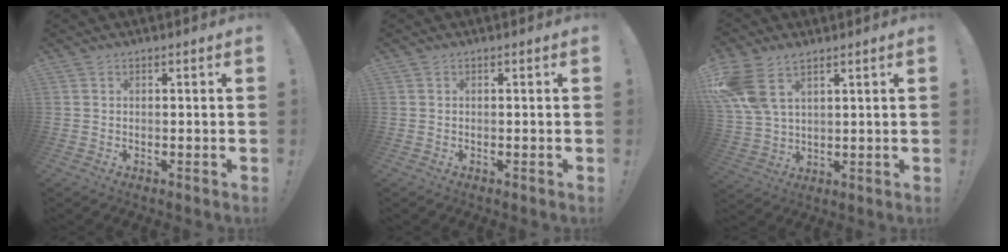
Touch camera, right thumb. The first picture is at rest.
{"total": 0.0}
{"total": 10.1, "force": [5.8, 5.6, 6.0], "torque": [-0.120, -0.021, 0.118]}